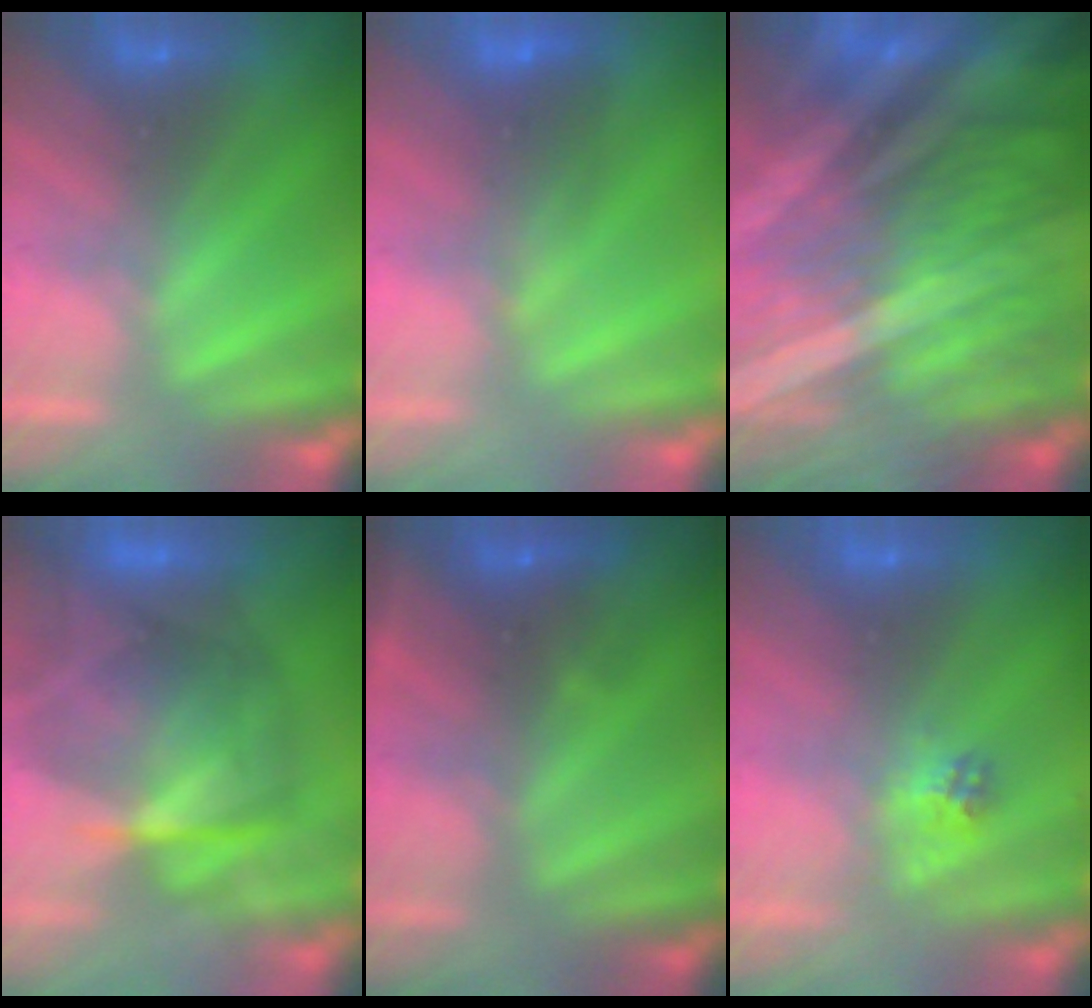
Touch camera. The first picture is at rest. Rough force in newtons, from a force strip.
{"total": 1.6}
{"total": 9.8}
{"total": 7.5}
{"total": 2.7}
{"total": 2.2}